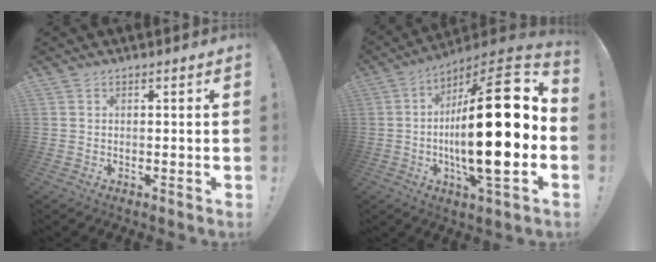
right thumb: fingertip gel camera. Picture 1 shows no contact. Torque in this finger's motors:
{"motor_torque": [1.41, 3.34, 2.75, -0.01, 0.81]}